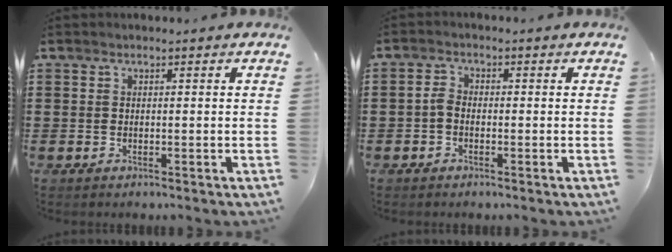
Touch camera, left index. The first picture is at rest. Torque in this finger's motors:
{"motor_torque": [0.09, 0.09, 0.04, 0.04]}